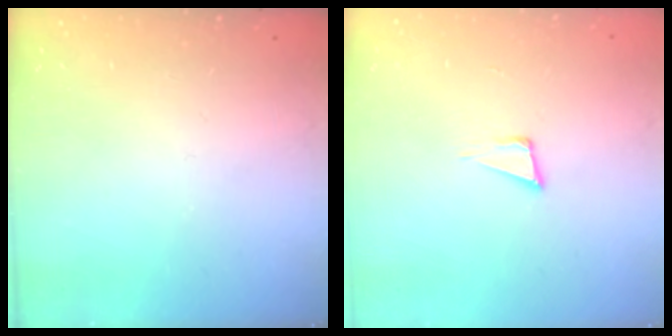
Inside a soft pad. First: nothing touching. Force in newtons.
{"total": 4.0, "press": 2.8, "slide": 2.9}